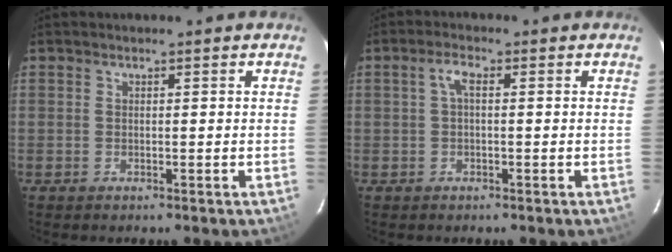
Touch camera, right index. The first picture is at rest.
{"total": 2.2, "force": [0.1, 0.8, 2.1], "torque": [-0.043, 0.009, 0.003]}